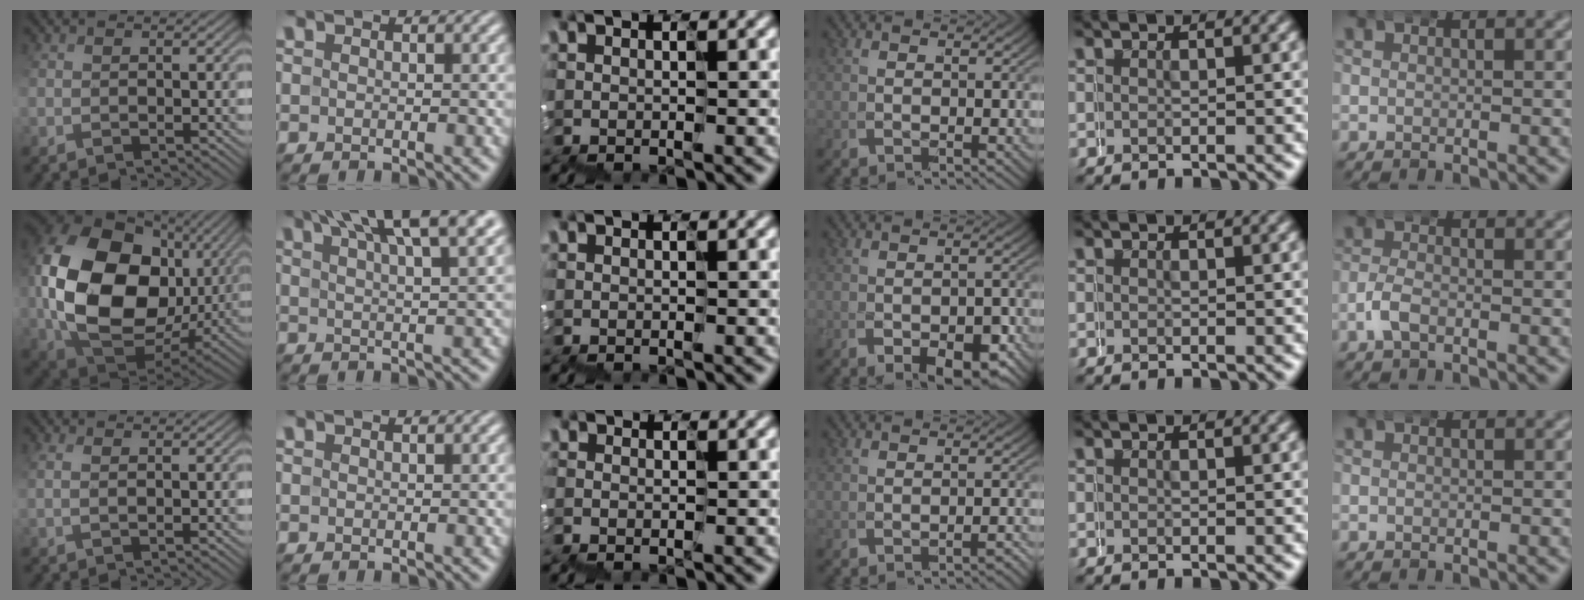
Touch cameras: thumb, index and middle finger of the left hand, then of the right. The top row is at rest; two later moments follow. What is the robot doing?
{"motion": "wrap", "object": "belt"}